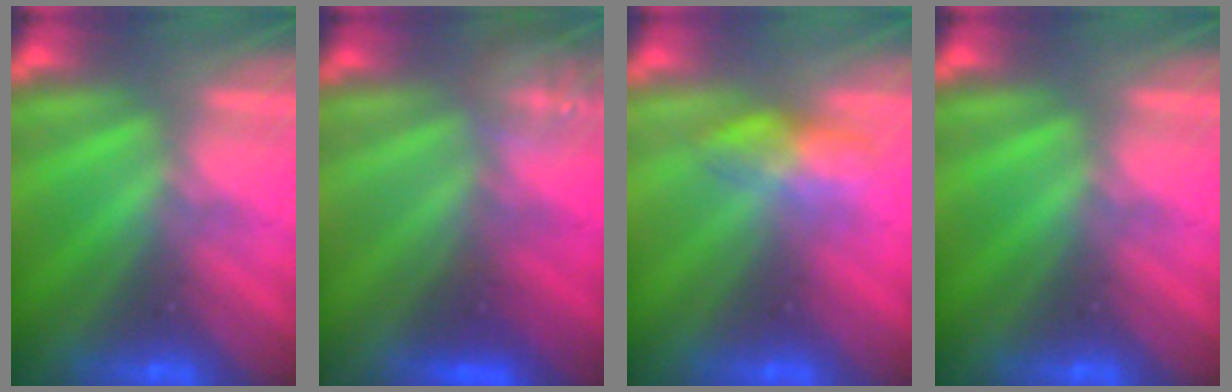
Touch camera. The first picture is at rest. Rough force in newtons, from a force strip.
{"total": 3.0}
{"total": 2.8}
{"total": 0.0}